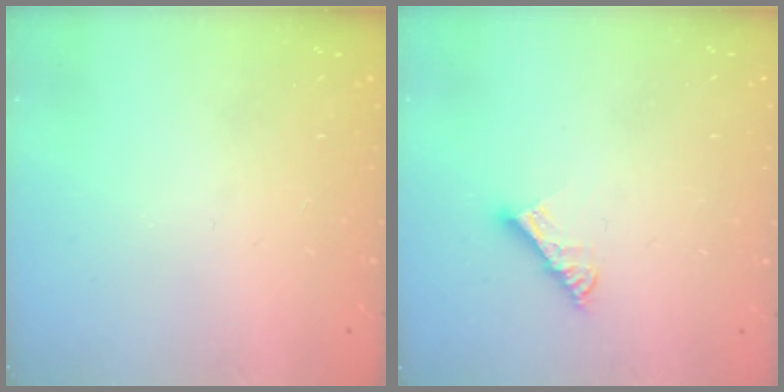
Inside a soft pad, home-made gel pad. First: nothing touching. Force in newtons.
{"total": 6.1, "press": 6.1, "slide": 0.4}